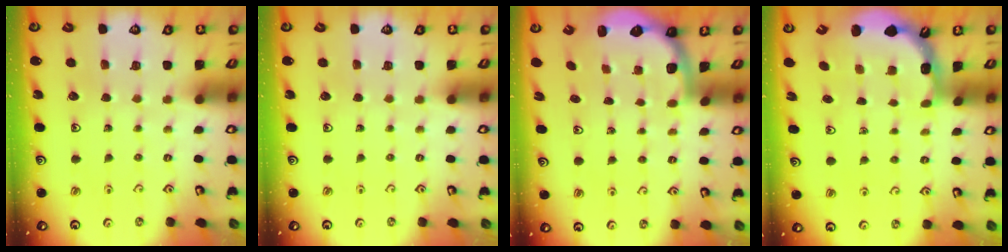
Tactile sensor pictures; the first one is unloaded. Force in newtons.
{"total": 0.0}
{"total": 2.3, "press": 2.0, "slide": 1.3}
{"total": 2.7, "press": 2.7, "slide": 0.6}